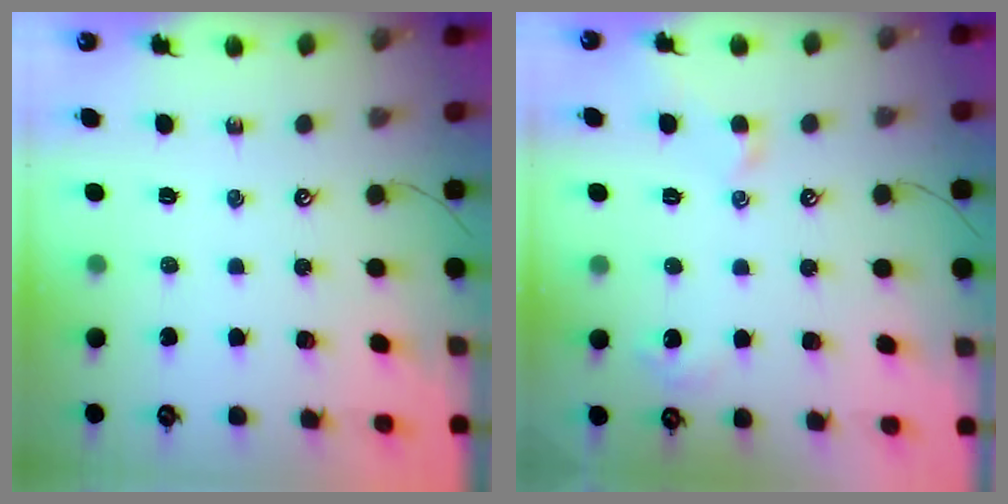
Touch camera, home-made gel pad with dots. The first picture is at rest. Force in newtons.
{"total": 3.8, "press": 3.7, "slide": 0.8}